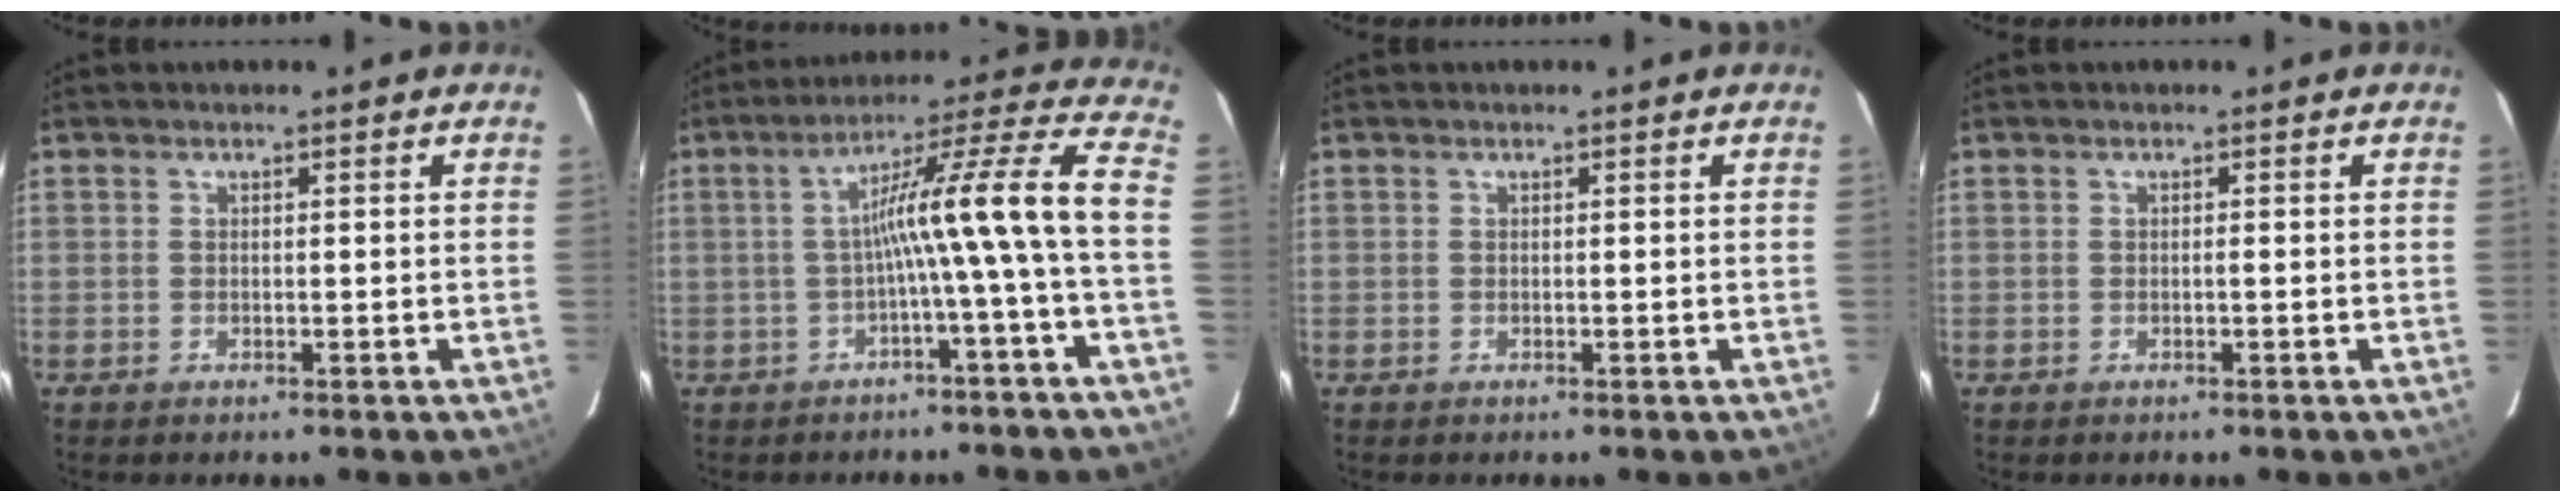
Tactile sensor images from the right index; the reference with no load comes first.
{"total": 11.8, "force": [-1.8, -2.4, 11.4], "torque": [-0.167, 0.029, -0.028]}
{"total": 0.0}
{"total": 0.0}